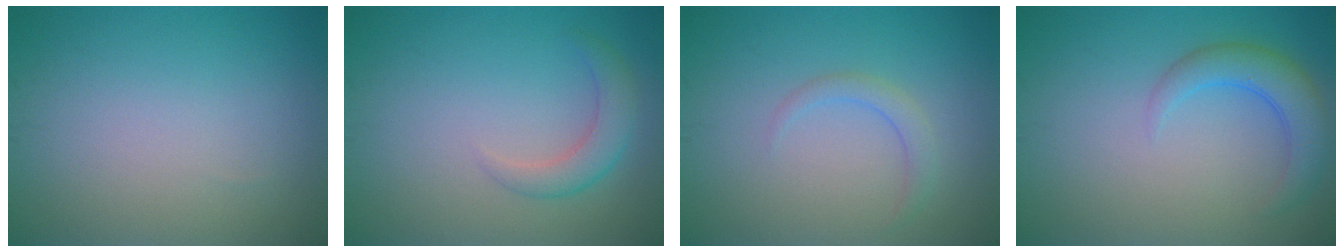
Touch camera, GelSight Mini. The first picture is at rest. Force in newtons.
{"total": 2.5, "press": 2.5, "slide": 0.1}
{"total": 1.5, "press": 1.5, "slide": 0.1}
{"total": 3.7, "press": 3.7, "slide": 0.3}